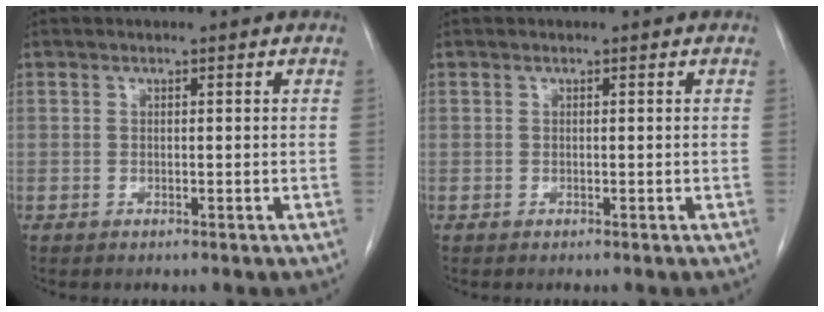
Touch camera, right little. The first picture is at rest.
{"total": 0.0}